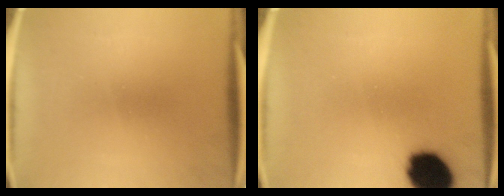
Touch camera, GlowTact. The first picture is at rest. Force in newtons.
{"total": 14.1}